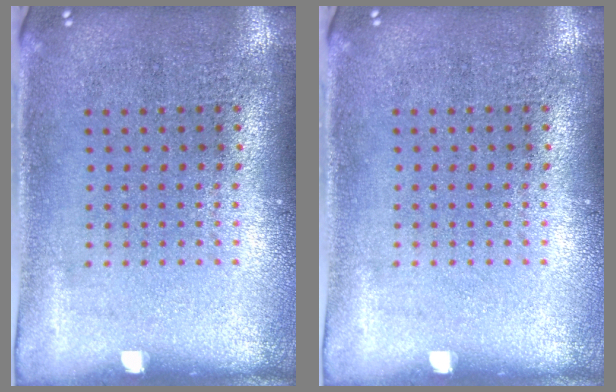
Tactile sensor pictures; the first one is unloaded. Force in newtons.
{"total": 0.0}